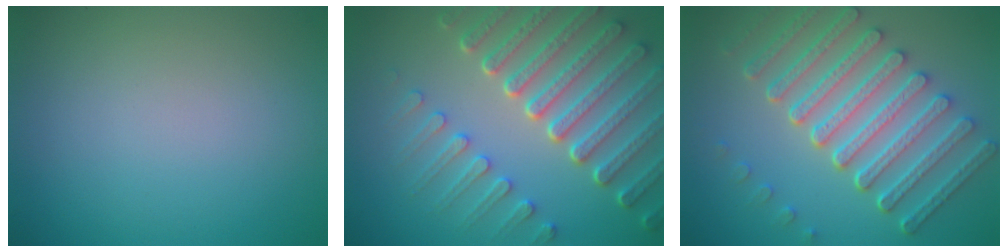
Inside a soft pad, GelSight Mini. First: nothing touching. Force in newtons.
{"total": 8.0, "press": 6.1, "slide": 5.2}
{"total": 7.9, "press": 6.1, "slide": 5.0}